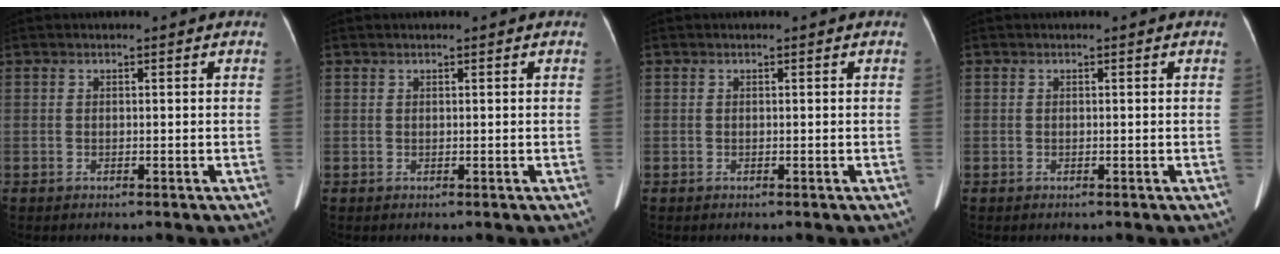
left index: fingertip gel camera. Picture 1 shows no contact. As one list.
[{"total": 0.0}, {"total": 0.0}, {"total": 0.0}]